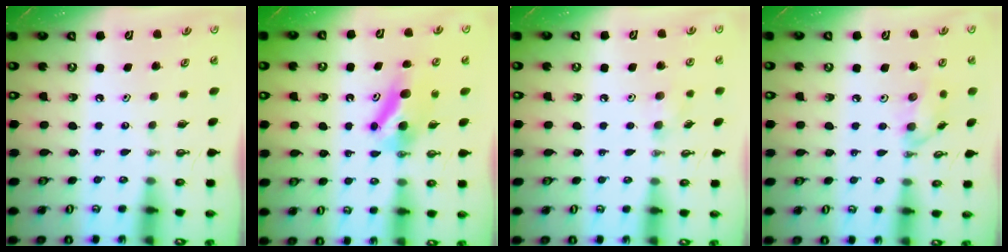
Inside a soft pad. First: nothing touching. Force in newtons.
{"total": 6.6, "press": 6.6, "slide": 0.7}
{"total": 6.4, "press": 6.2, "slide": 1.4}
{"total": 8.9, "press": 8.9, "slide": 1.1}